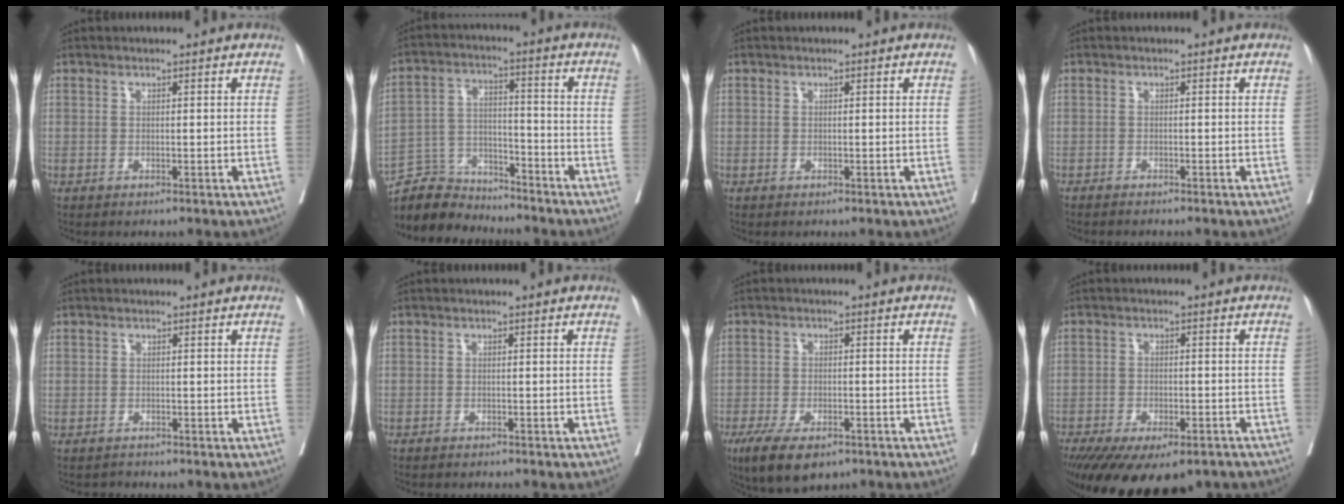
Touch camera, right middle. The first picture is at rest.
{"total": 9.1, "force": [-8.7, 2.7, -0.1], "torque": [-0.001, 0.023, -0.161]}
{"total": 0.0}
{"total": 1.9, "force": [-1.7, 0.0, 0.7], "torque": [-0.012, -0.002, -0.024]}
{"total": 0.8, "force": [-0.4, 0.5, -0.4], "torque": [0.006, 0.001, -0.014]}
{"total": 1.2, "force": [-1.2, 0.1, 0.3], "torque": [-0.009, -0.002, -0.019]}
{"total": 8.0, "force": [-5.3, 3.2, 5.1], "torque": [-0.088, -0.013, -0.086]}
{"total": 17.1, "force": [-12.1, 6.8, 10.0], "torque": [-0.193, -0.036, -0.169]}